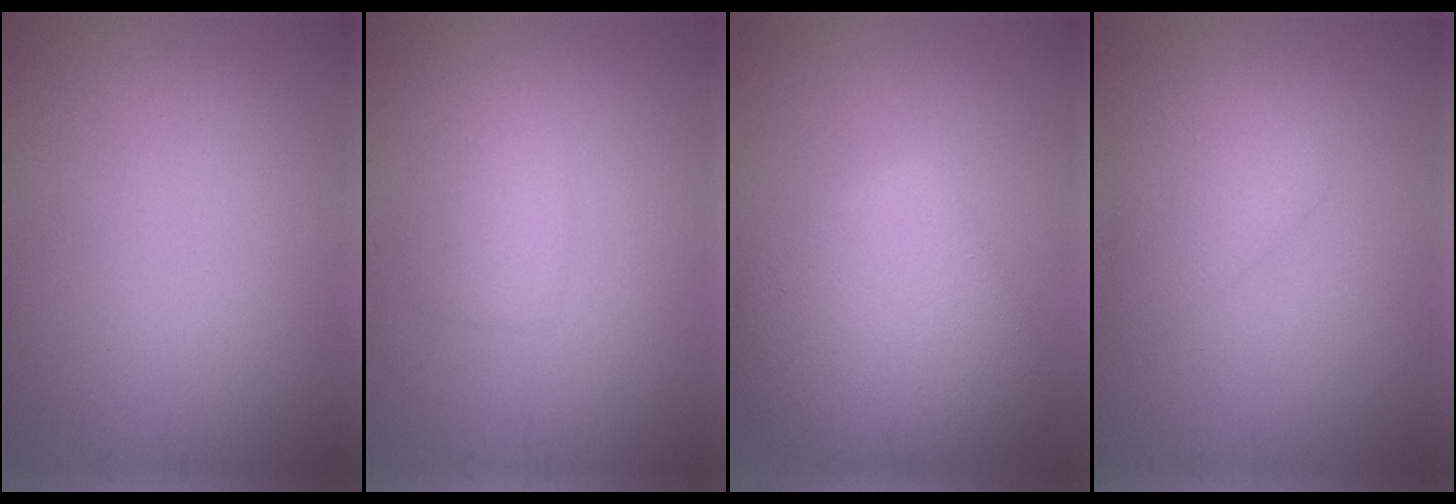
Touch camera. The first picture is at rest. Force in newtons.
{"total": 1.9, "press": 1.9, "slide": 0.1}
{"total": 7.4, "press": 7.4, "slide": 0.3}
{"total": 2.5, "press": 2.4, "slide": 0.2}